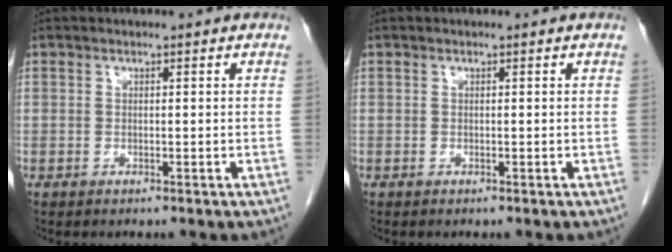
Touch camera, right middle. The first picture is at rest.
{"total": 0.0}